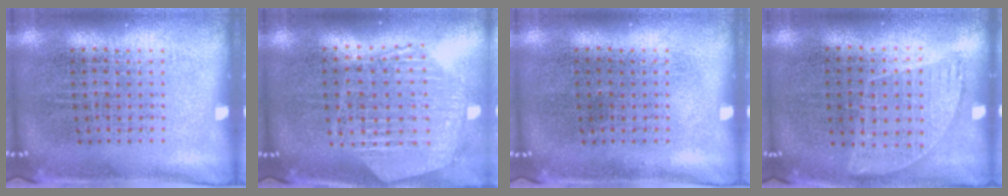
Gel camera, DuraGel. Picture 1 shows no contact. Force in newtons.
{"total": 1.3, "press": 1.2, "slide": 0.4}
{"total": 0.0}
{"total": 0.9, "press": 0.8, "slide": 0.4}